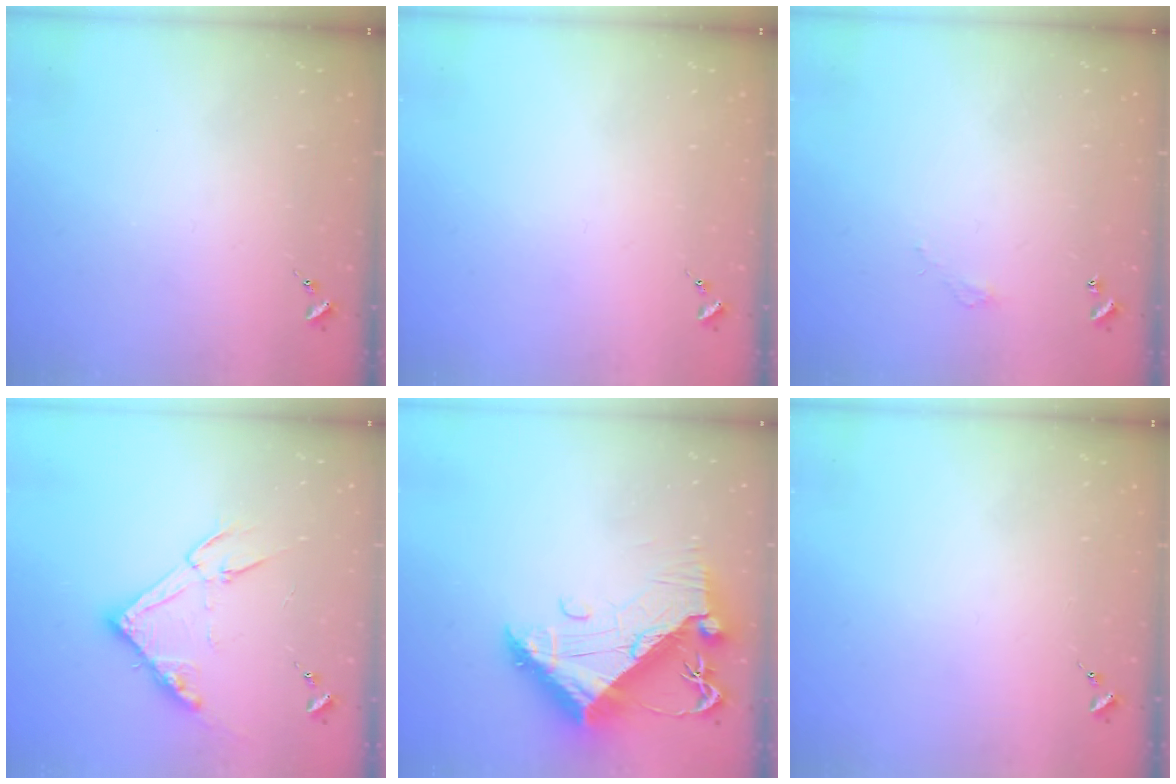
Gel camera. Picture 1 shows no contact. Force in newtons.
{"total": 0.0}
{"total": 2.7, "press": 2.7, "slide": 0.2}
{"total": 14.8, "press": 14.8, "slide": 0.4}
{"total": 13.2, "press": 13.1, "slide": 1.4}
{"total": 0.0}